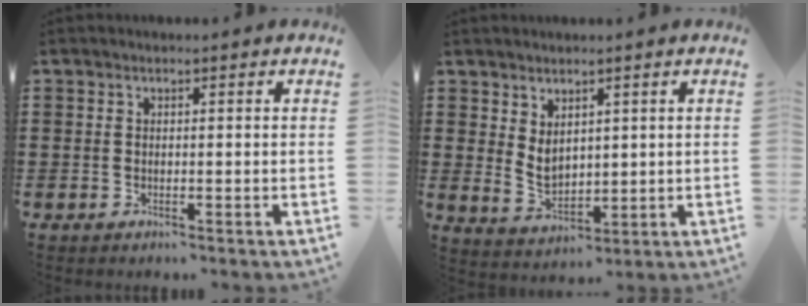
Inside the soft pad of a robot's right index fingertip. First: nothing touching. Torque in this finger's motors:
{"motor_torque": [1.01, 1.13, 0.18, 0.04]}